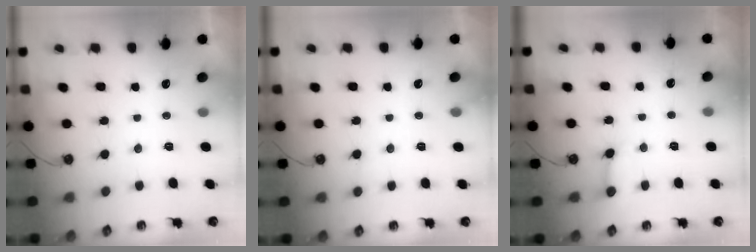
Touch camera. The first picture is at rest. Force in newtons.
{"total": 5.2, "press": 5.2, "slide": 0.3}
{"total": 3.3, "press": 3.3, "slide": 0.4}